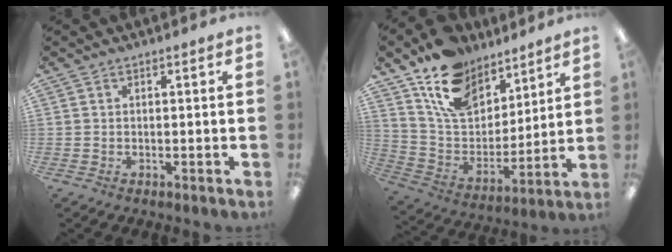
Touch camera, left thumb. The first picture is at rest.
{"total": 16.3, "force": [11.4, 10.1, 5.9], "torque": [-0.119, -0.065, 0.215]}